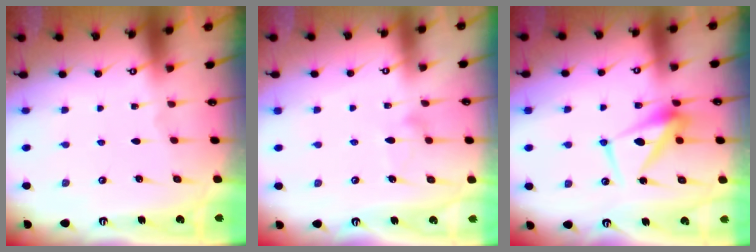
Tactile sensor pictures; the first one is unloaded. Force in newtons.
{"total": 9.4, "press": 9.3, "slide": 0.5}
{"total": 11.2, "press": 11.2, "slide": 0.7}